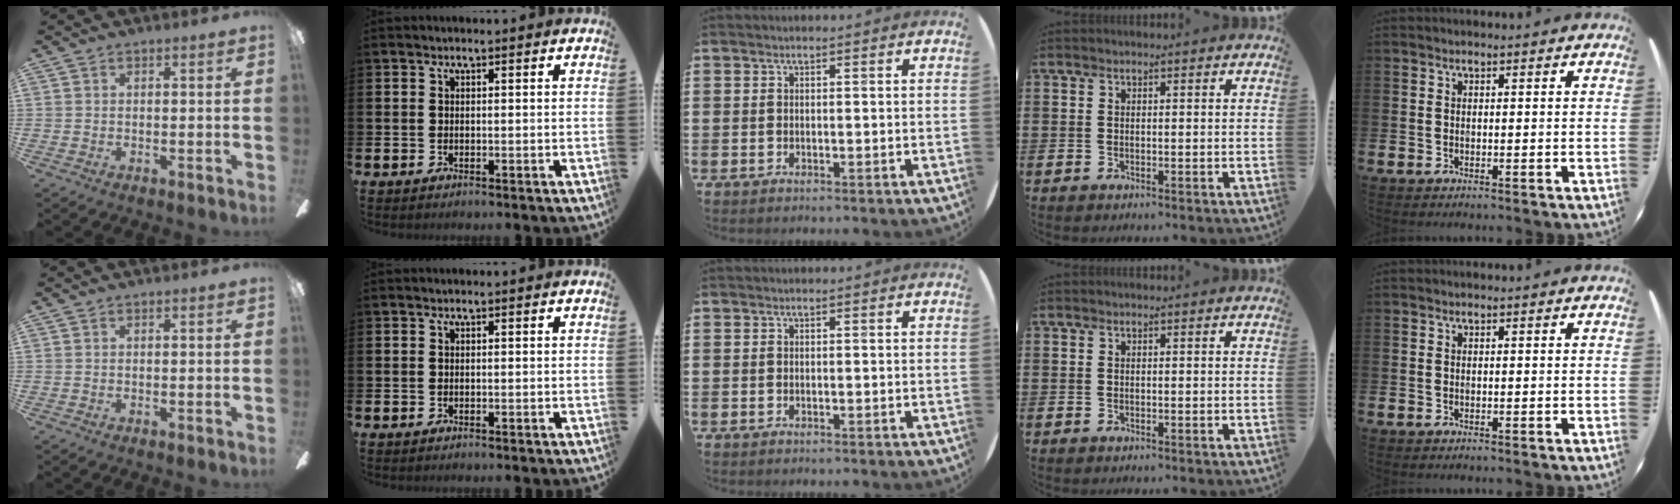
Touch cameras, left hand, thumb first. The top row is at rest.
{}